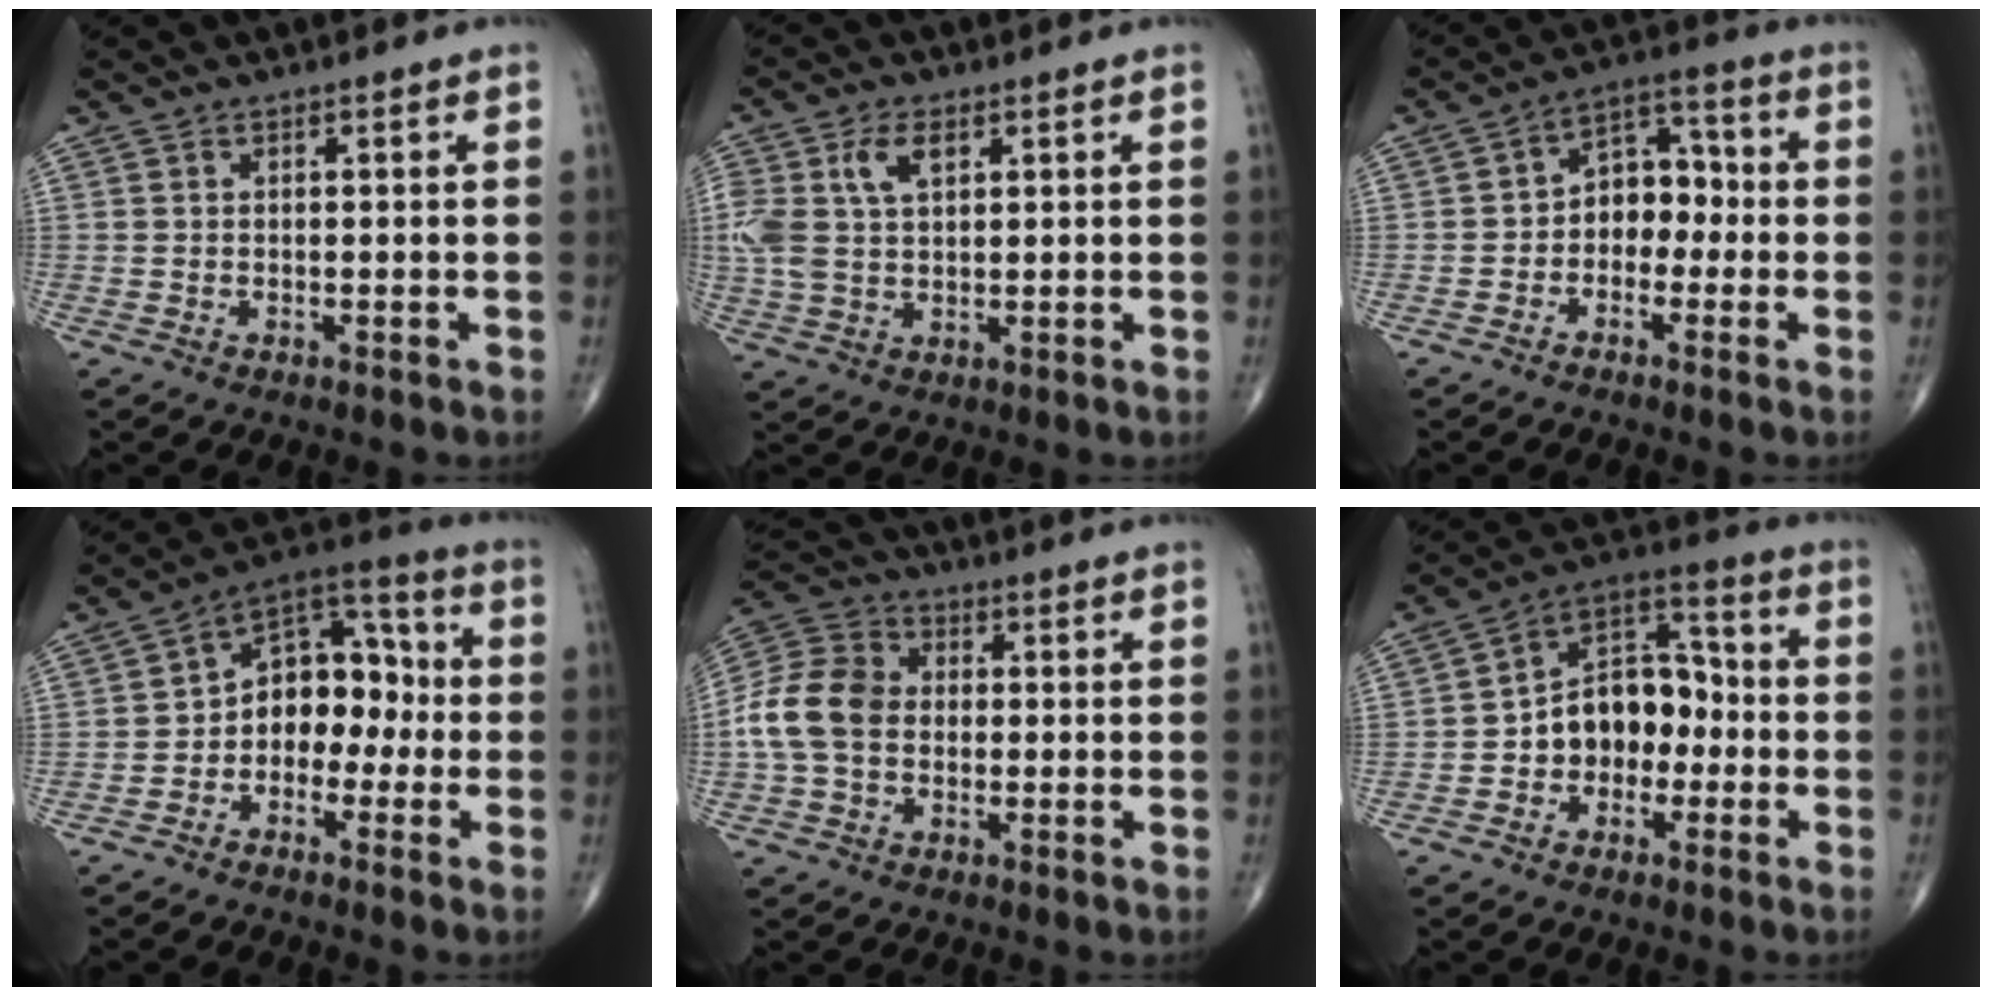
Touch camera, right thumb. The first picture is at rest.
{"total": 9.2, "force": [2.9, 5.3, 6.9], "torque": [-0.152, 0.007, 0.060]}
{"total": 8.0, "force": [-1.2, 5.9, 5.3], "torque": [-0.043, 0.040, -0.037]}
{"total": 11.6, "force": [-1.7, 8.1, 8.1], "torque": [-0.081, 0.049, -0.047]}
{"total": 11.7, "force": [-0.7, 9.0, 7.4], "torque": [-0.143, 0.035, -0.023]}
{"total": 12.6, "force": [-2.1, 8.9, 8.6], "torque": [-0.099, 0.049, -0.047]}